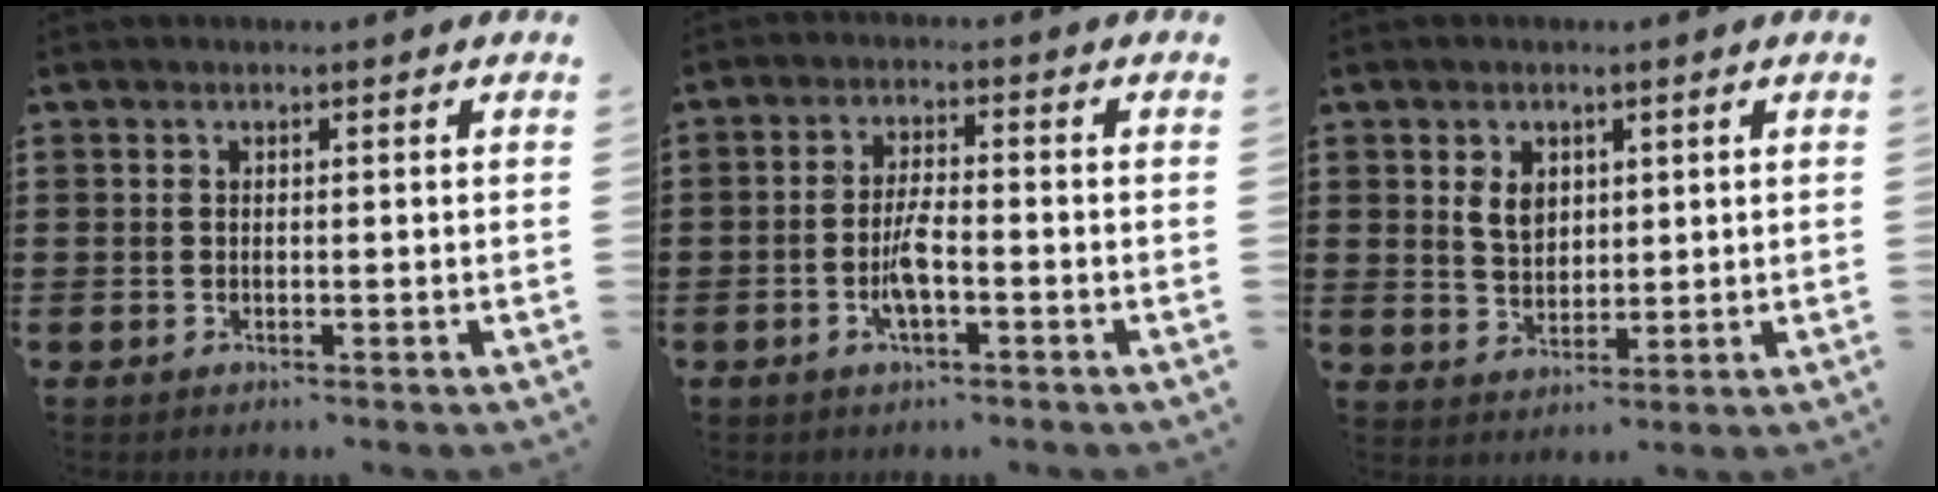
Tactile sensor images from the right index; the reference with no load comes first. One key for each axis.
{"total": 4.4, "fx": -1.7, "fy": 1.2, "fz": 3.9, "tx": -0.080, "ty": -0.001, "tz": -0.034}
{"total": 4.0, "fx": 1.4, "fy": 2.9, "fz": 2.4, "tx": -0.057, "ty": 0.010, "tz": 0.026}